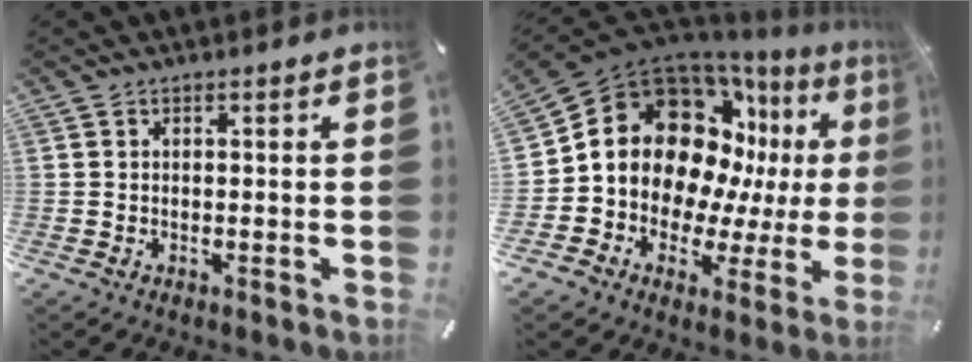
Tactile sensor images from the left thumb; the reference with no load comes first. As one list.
[{"total": 16.6, "force": [5.6, 13.1, 8.6], "torque": [-0.145, -0.064, 0.110]}]